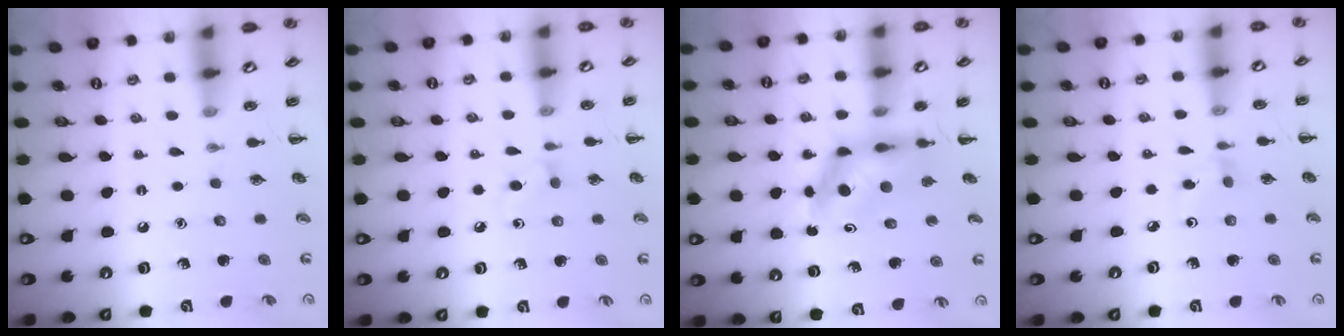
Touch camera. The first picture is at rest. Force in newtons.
{"total": 4.2, "press": 4.1, "slide": 1.1}
{"total": 5.2, "press": 5.1, "slide": 0.9}
{"total": 2.6, "press": 2.4, "slide": 1.1}